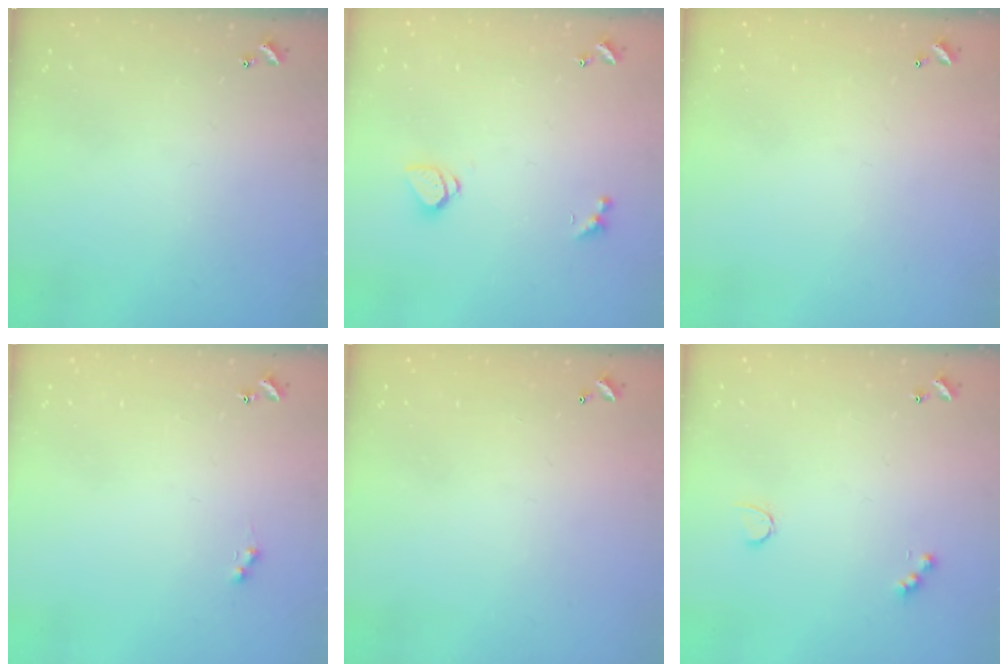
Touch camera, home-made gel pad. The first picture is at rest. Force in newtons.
{"total": 1.3, "press": 1.2, "slide": 0.4}
{"total": 2.9, "press": 2.9, "slide": 0.1}
{"total": 1.0, "press": 0.9, "slide": 0.4}
{"total": 2.9, "press": 2.9, "slide": 0.1}
{"total": 2.6, "press": 2.5, "slide": 0.5}